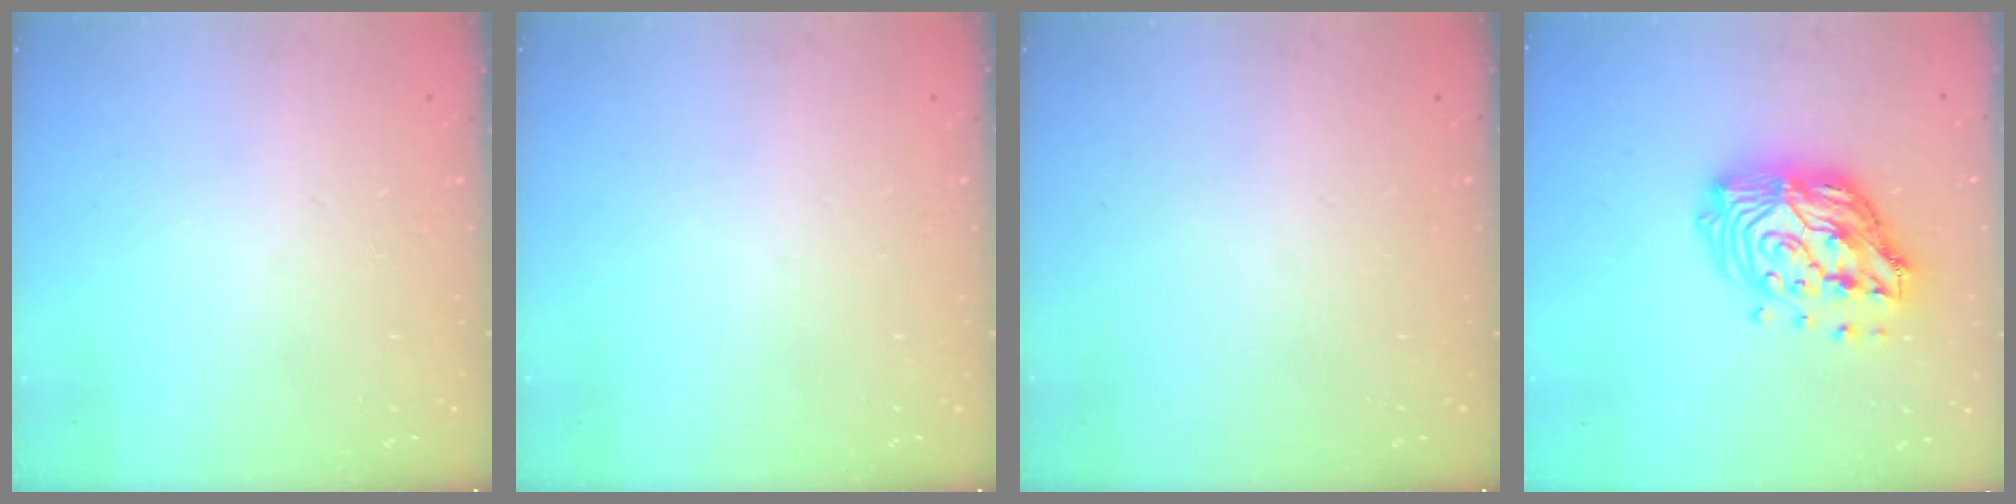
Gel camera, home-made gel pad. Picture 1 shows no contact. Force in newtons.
{"total": 0.0}
{"total": 0.0}
{"total": 19.1, "press": 19.0, "slide": 1.5}